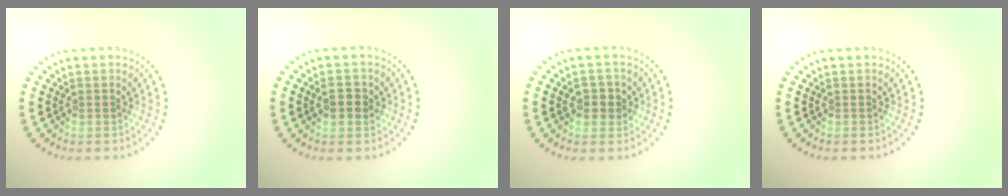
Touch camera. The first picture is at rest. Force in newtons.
{"total": 2.1, "press": 2.1, "slide": 0.2}
{"total": 1.9, "press": 1.8, "slide": 0.2}
{"total": 0.0}